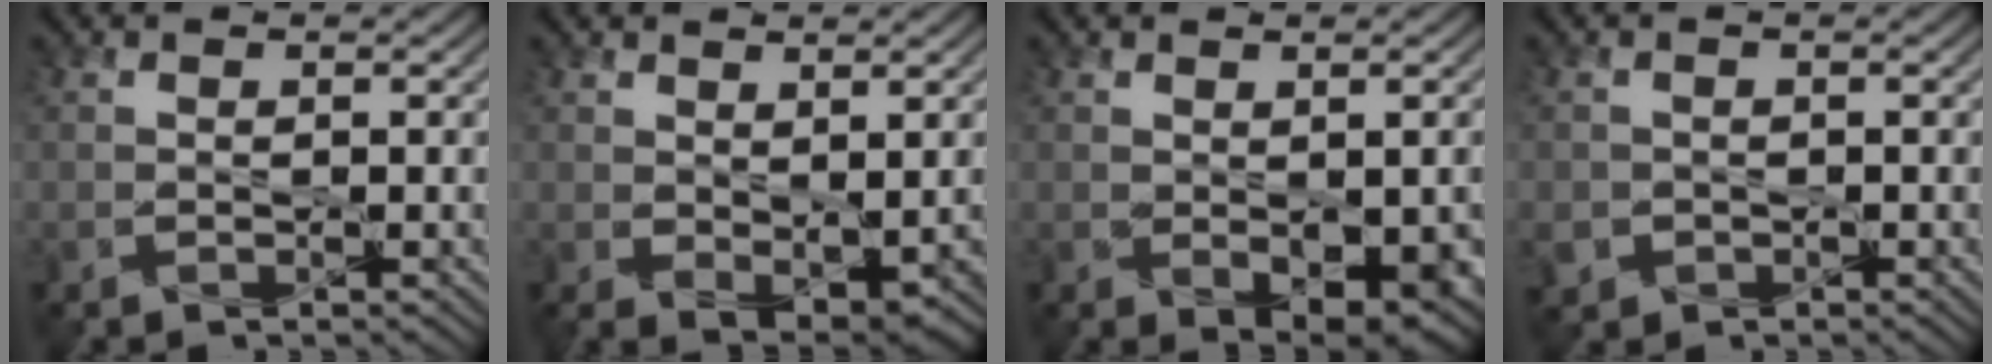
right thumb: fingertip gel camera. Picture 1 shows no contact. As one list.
[{"total": 3.6, "force": [0.7, 2.0, 3.0], "torque": [-0.058, -0.015, 0.022]}, {"total": 4.6, "force": [-1.0, 2.6, 3.8], "torque": [-0.066, -0.025, 0.003]}, {"total": 2.4, "force": [-1.0, 2.1, 0.4], "torque": [-0.014, -0.011, -0.022]}]